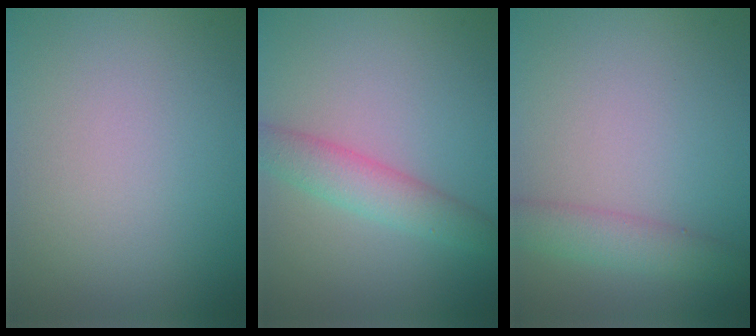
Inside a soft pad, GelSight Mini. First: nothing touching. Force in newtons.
{"total": 3.4, "press": 3.4, "slide": 0.2}
{"total": 2.9, "press": 2.9, "slide": 0.1}